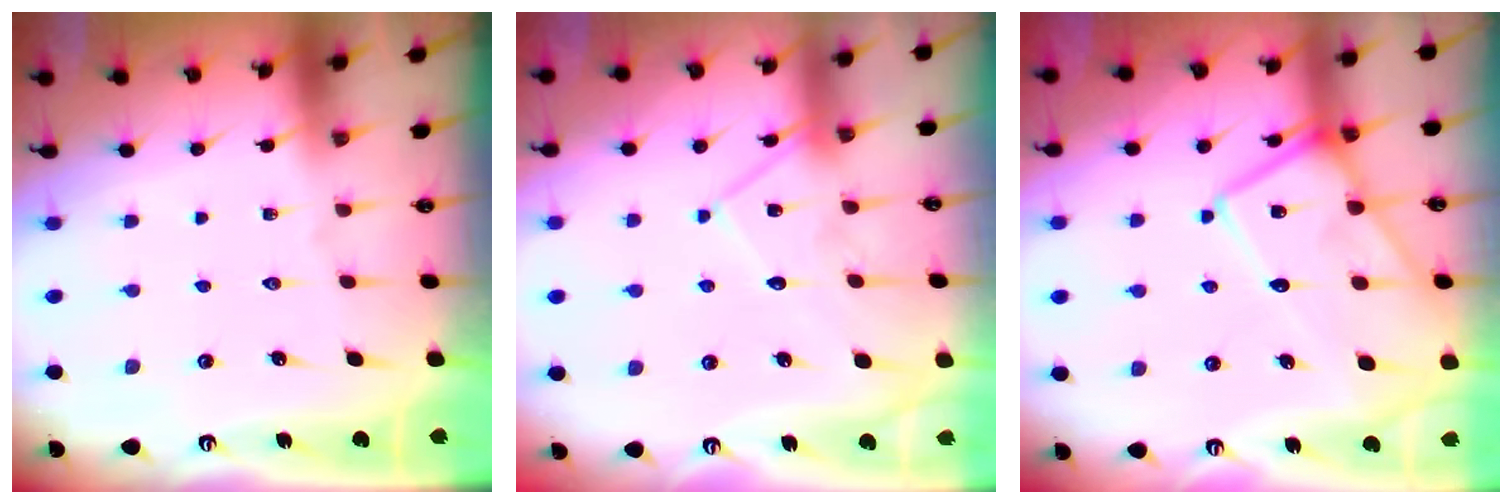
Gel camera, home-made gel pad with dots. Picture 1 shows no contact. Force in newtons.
{"total": 12.1, "press": 12.1, "slide": 1.1}
{"total": 15.1, "press": 15.0, "slide": 1.4}